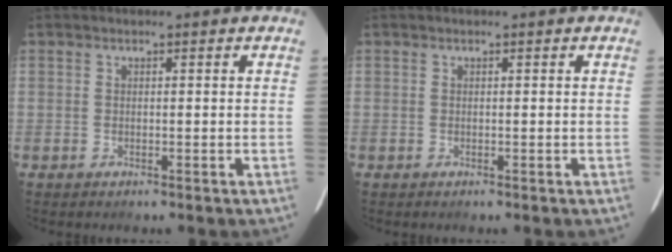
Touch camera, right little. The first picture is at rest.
{"total": 0.0}